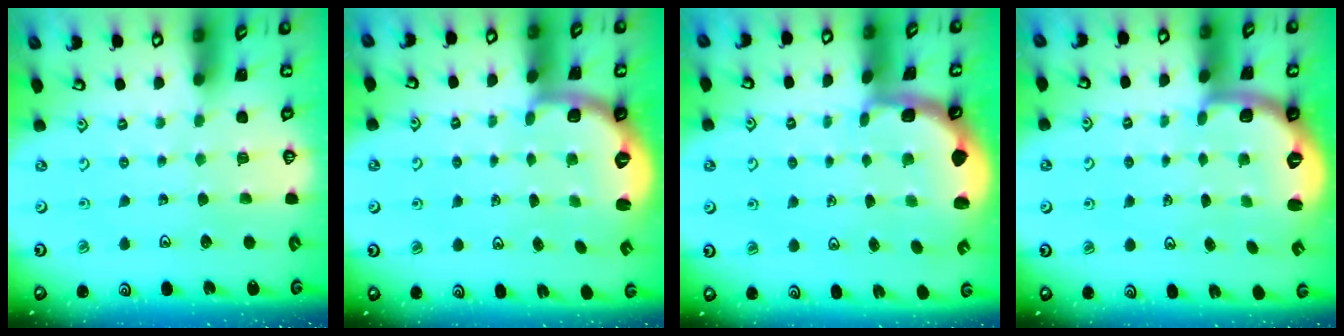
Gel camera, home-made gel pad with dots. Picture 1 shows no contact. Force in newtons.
{"total": 2.5, "press": 1.9, "slide": 1.6}
{"total": 2.0, "press": 1.8, "slide": 0.9}
{"total": 2.5, "press": 1.9, "slide": 1.6}